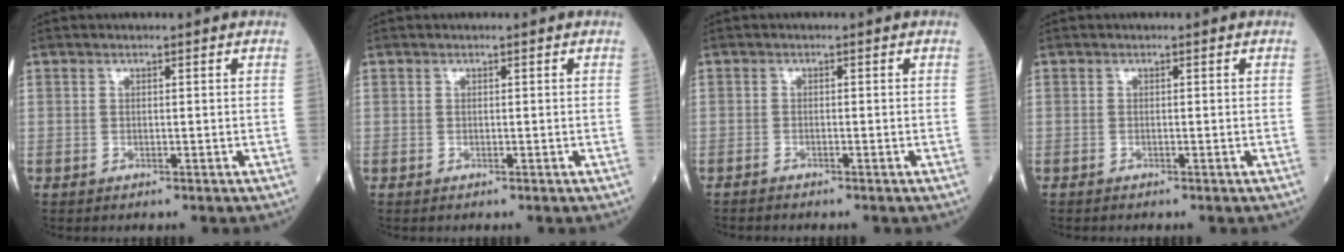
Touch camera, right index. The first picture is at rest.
{"total": 0.0}
{"total": 1.5, "force": [-1.5, 0.1, 0.5], "torque": [-0.013, -0.003, -0.022]}
{"total": 0.6, "force": [-0.5, 0.1, 0.1], "torque": [-0.008, -0.002, -0.011]}